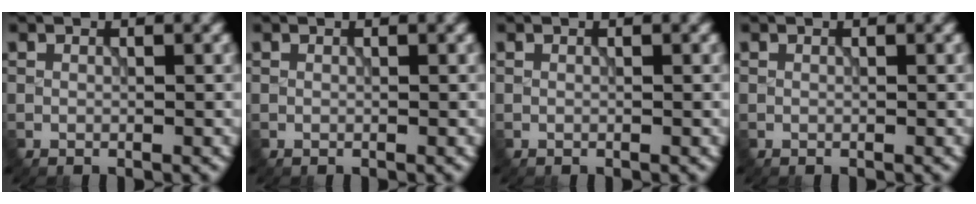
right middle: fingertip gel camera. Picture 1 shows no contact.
{"total": 0.0}
{"total": 0.0}
{"total": 0.0}